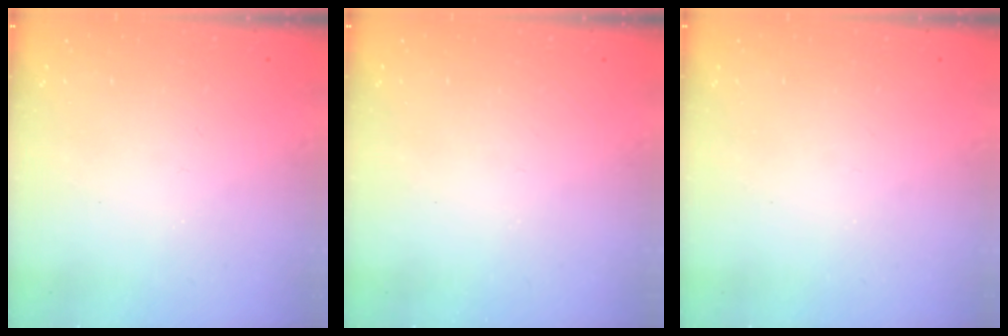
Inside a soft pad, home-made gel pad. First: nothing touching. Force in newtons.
{"total": 0.0}
{"total": 0.0}